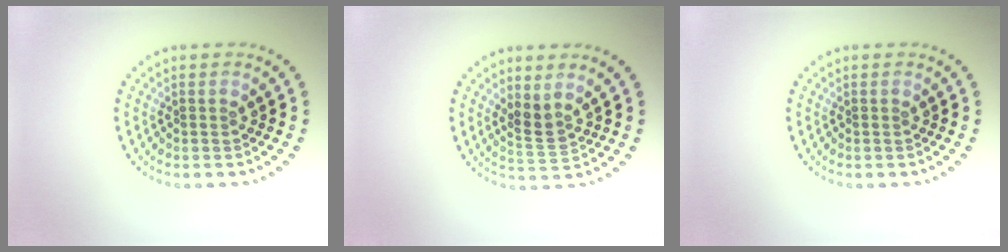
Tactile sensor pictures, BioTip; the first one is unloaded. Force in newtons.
{"total": 2.2, "press": 1.7, "slide": 1.3}
{"total": 0.0}